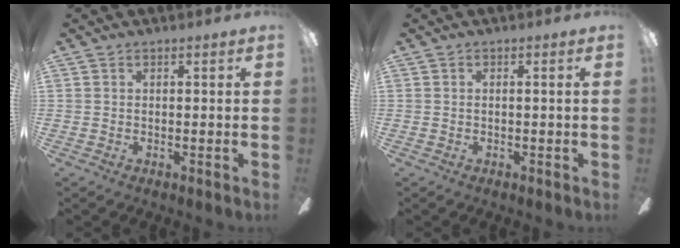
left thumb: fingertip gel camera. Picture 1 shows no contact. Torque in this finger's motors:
{"motor_torque": [-0.04, 0.15, -0.15, -0.15, 0.06]}